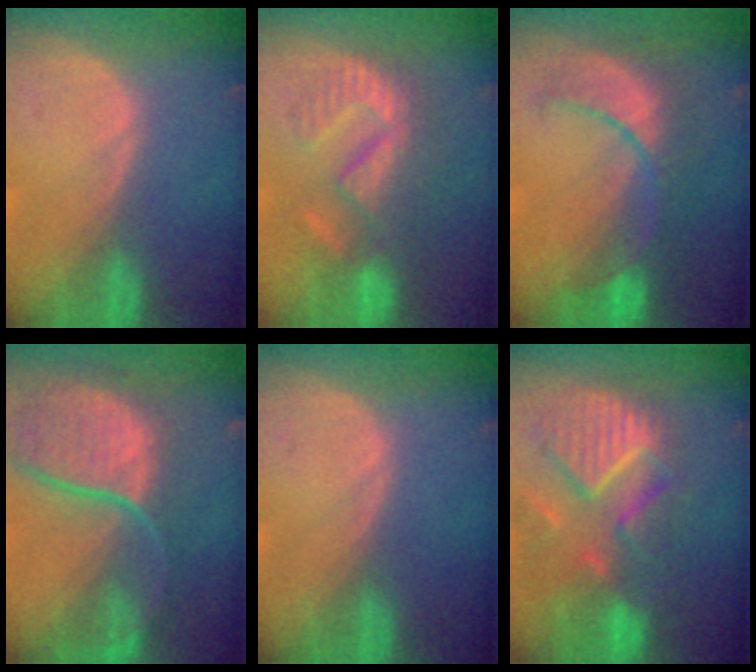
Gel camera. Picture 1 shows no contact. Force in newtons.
{"total": 8.7, "press": 8.5, "slide": 1.6}
{"total": 8.4, "press": 8.4, "slide": 0.2}
{"total": 12.1, "press": 9.9, "slide": 6.9}
{"total": 0.0}
{"total": 11.4, "press": 10.1, "slide": 5.2}